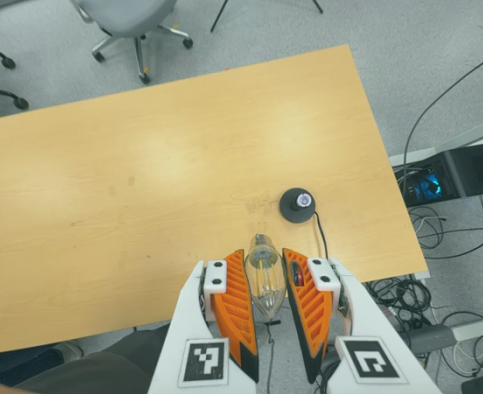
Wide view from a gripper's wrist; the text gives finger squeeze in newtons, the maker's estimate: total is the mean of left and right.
{"total": 12.3, "left": 12.5, "right": 12.1}